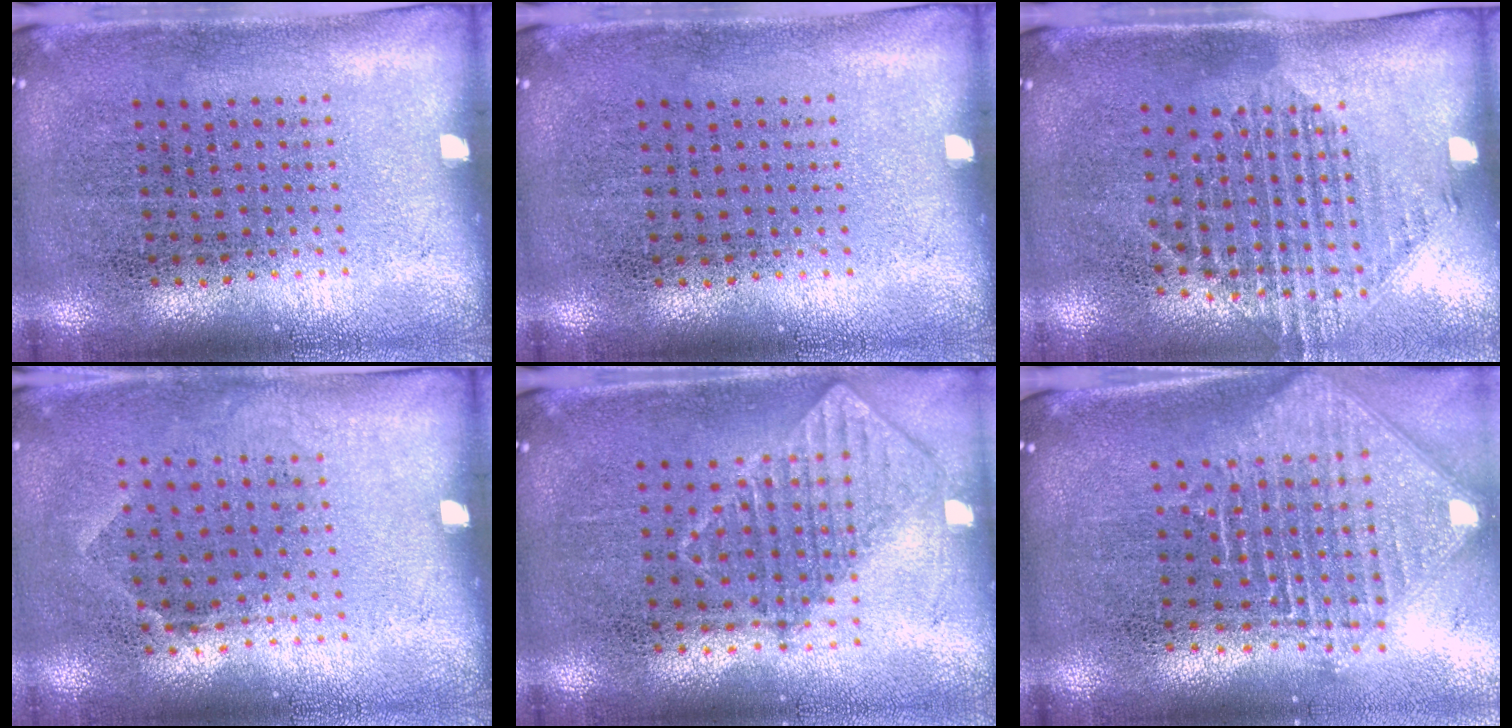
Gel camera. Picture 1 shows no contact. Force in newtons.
{"total": 0.0}
{"total": 1.6, "press": 1.3, "slide": 0.9}
{"total": 0.8, "press": 0.6, "slide": 0.5}
{"total": 0.8, "press": 0.8, "slide": 0.1}
{"total": 2.5, "press": 1.9, "slide": 1.6}